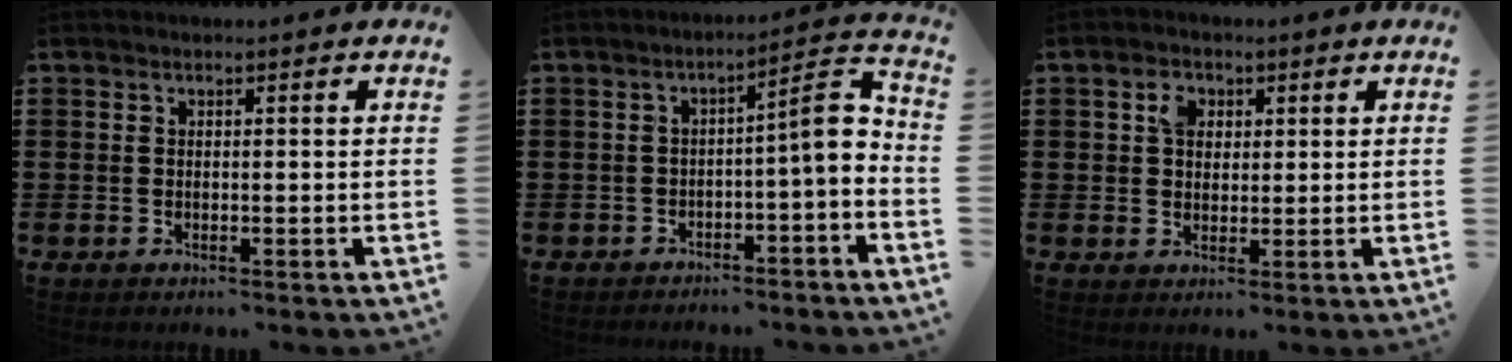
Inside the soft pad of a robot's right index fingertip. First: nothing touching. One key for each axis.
{"total": 6.2, "fx": -1.5, "fy": 1.2, "fz": 5.9, "tx": -0.093, "ty": -0.006, "tz": -0.035}
{"total": 3.4, "fx": 1.4, "fy": 2.5, "fz": 1.8, "tx": -0.046, "ty": 0.010, "tz": 0.024}